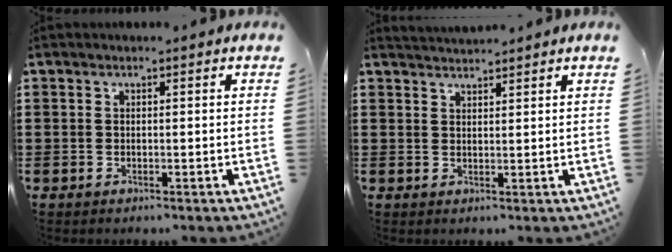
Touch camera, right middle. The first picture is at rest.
{"total": 2.1, "force": [2.1, -0.1, -0.2], "torque": [-0.002, -0.002, 0.041]}